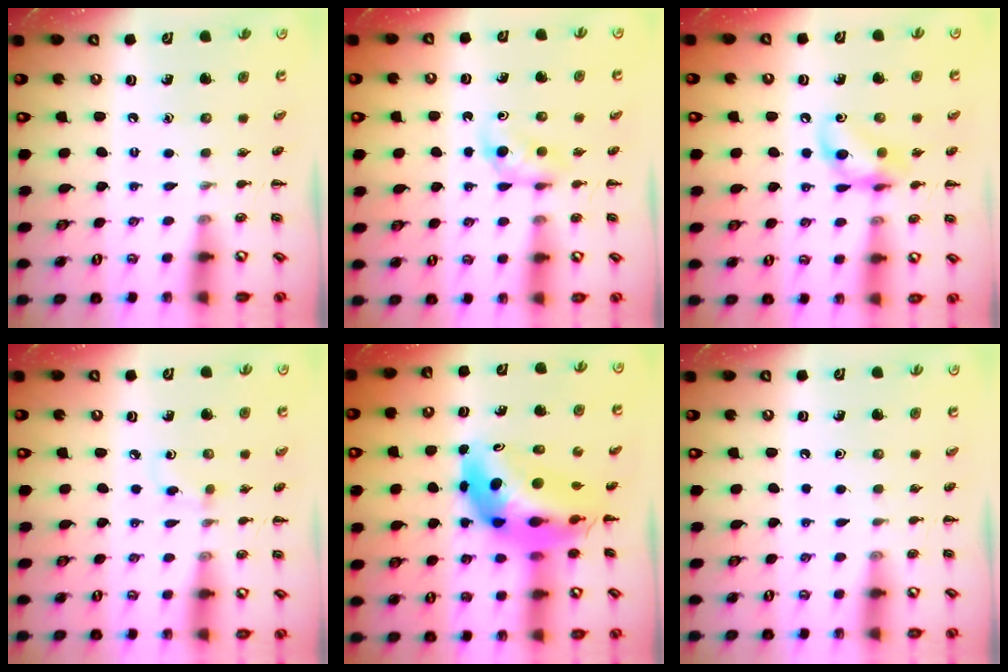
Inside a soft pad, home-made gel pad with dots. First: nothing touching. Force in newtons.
{"total": 3.4, "press": 3.0, "slide": 1.5}
{"total": 11.2, "press": 11.0, "slide": 1.8}
{"total": 2.6, "press": 2.4, "slide": 1.2}
{"total": 9.8, "press": 9.3, "slide": 3.3}
{"total": 0.0}